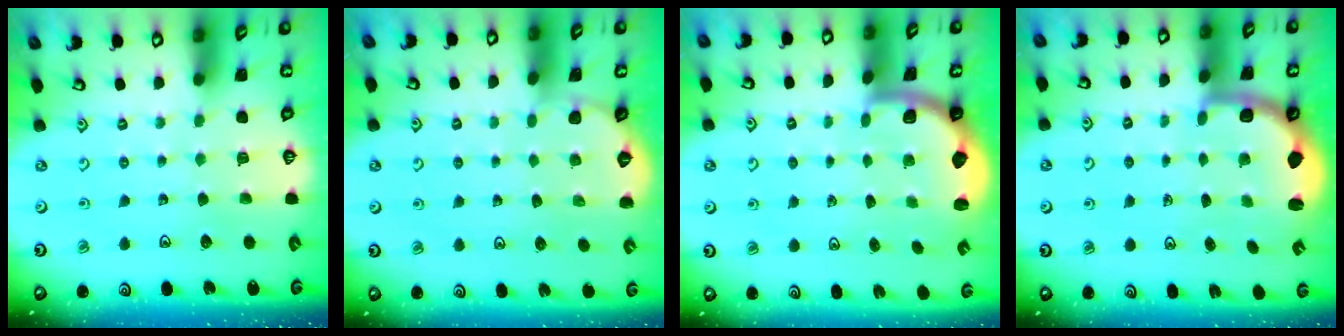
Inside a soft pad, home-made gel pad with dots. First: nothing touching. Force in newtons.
{"total": 0.0}
{"total": 2.1, "press": 2.0, "slide": 0.5}
{"total": 2.1, "press": 1.9, "slide": 1.0}